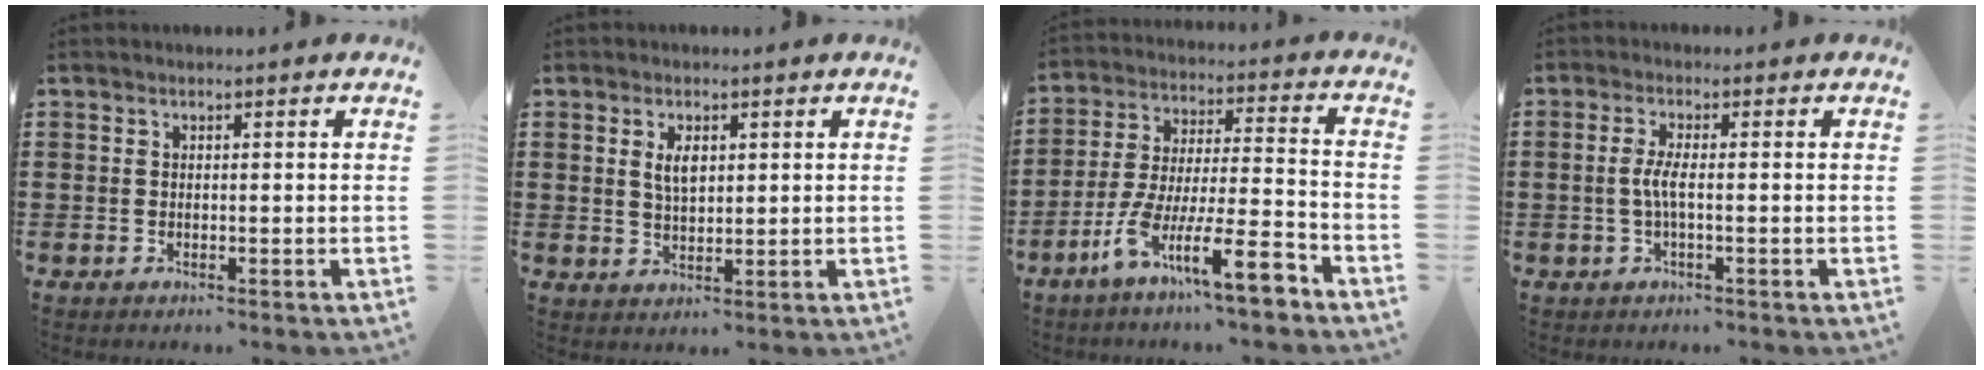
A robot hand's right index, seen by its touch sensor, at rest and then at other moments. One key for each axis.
{"total": 3.4, "fx": 1.2, "fy": 1.6, "fz": 2.7, "tx": -0.051, "ty": 0.003, "tz": 0.017}
{"total": 14.0, "fx": -9.4, "fy": 2.2, "fz": 10.2, "tx": -0.186, "ty": 0.013, "tz": -0.171}
{"total": 3.1, "fx": -0.4, "fy": 0.4, "fz": 3.1, "tx": -0.072, "ty": -0.007, "tz": -0.015}